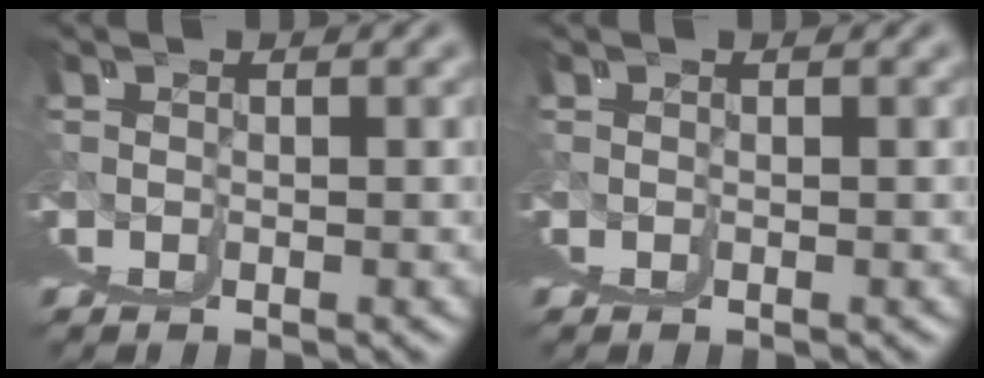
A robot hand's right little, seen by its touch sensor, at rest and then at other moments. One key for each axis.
{"total": 0.0}